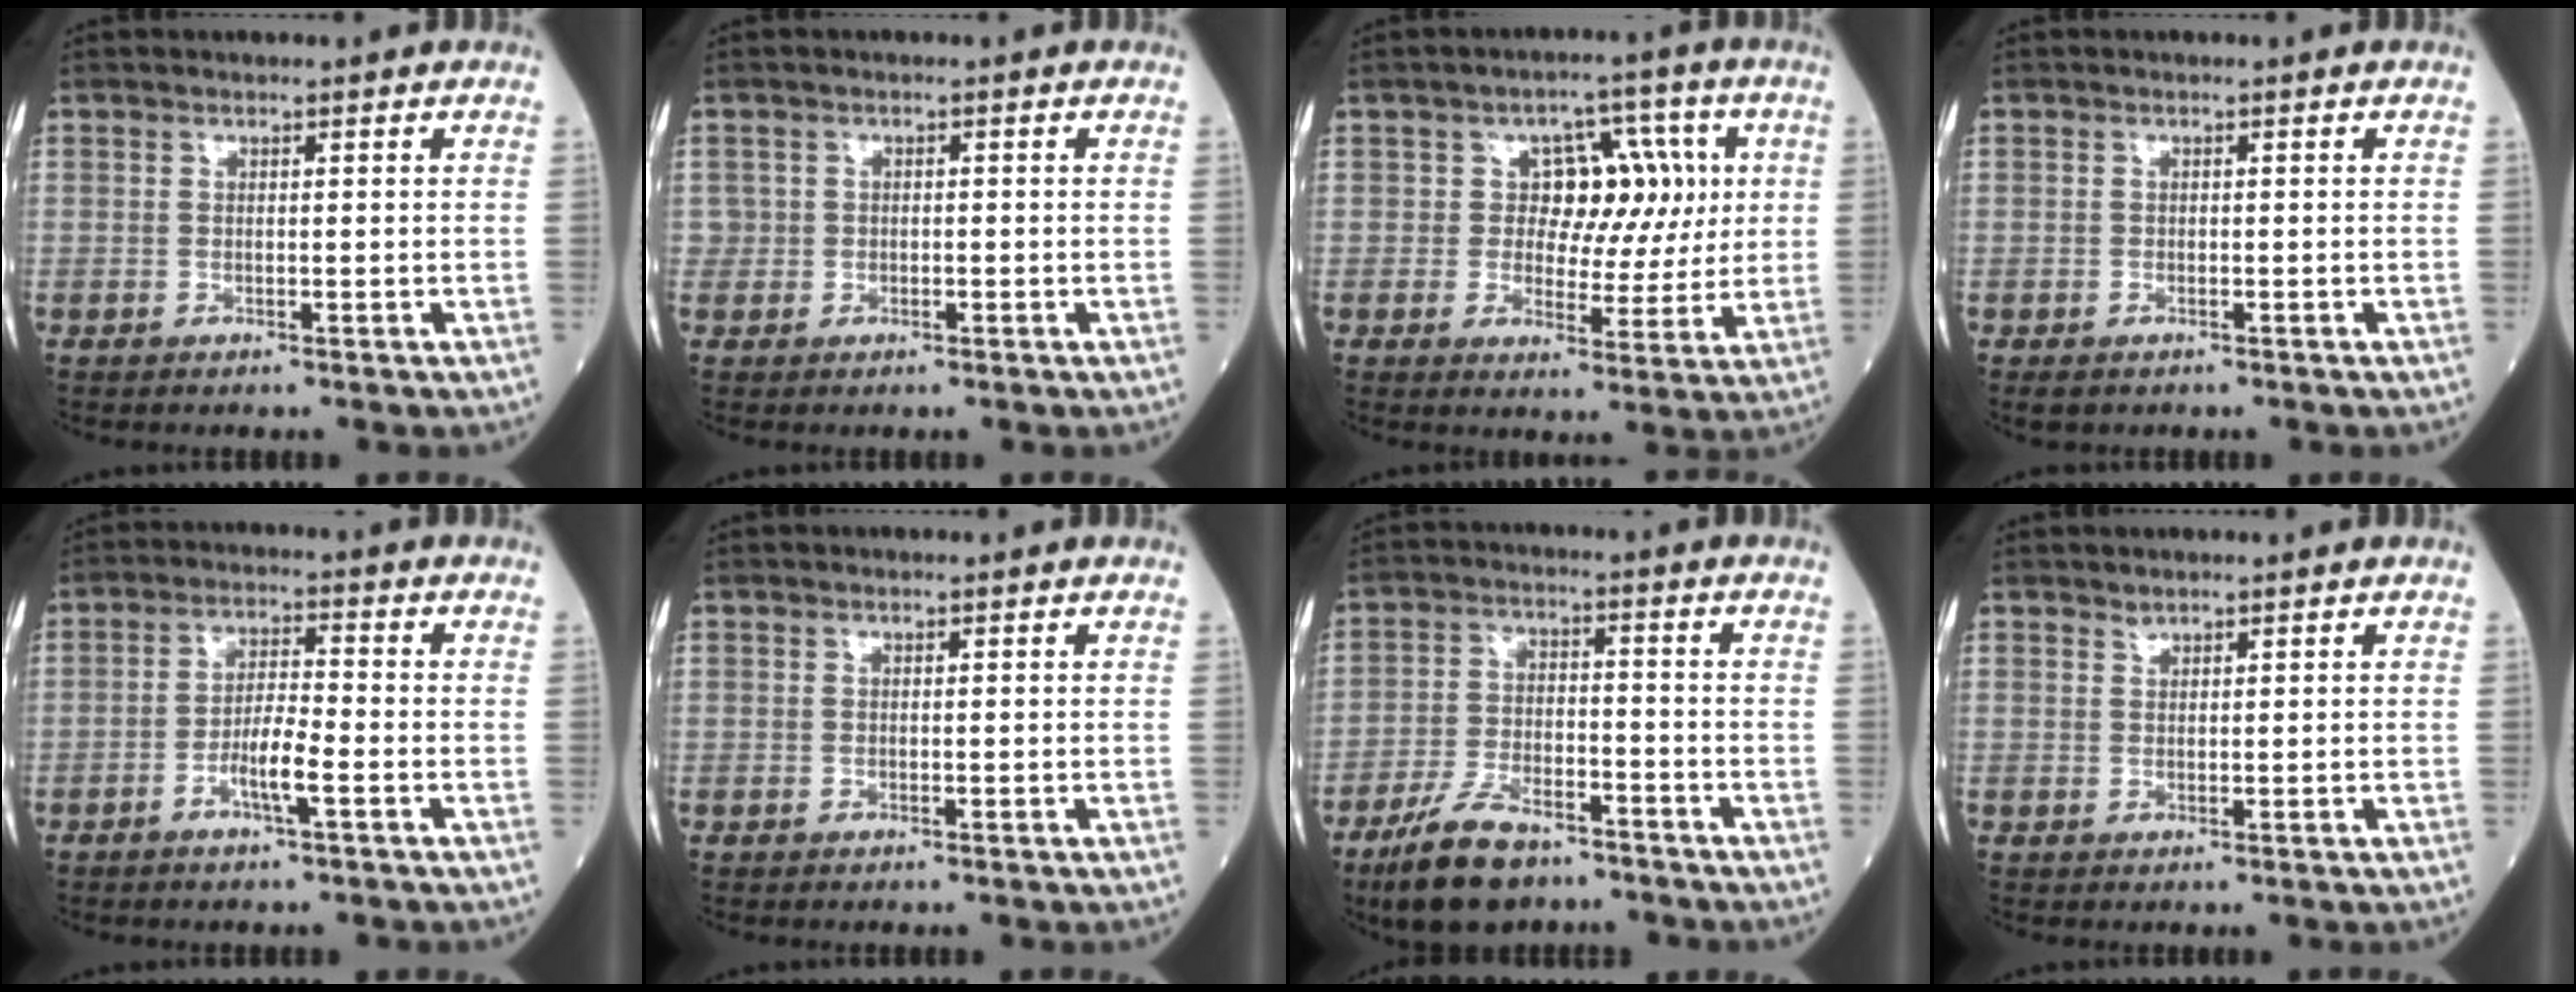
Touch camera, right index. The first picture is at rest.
{"total": 1.3, "force": [-0.2, 1.3, 0.1], "torque": [0.004, 0.006, 0.001]}
{"total": 8.6, "force": [1.6, 5.8, 6.1], "torque": [-0.068, 0.026, 0.026]}
{"total": 1.5, "force": [-0.9, 1.1, 0.5], "torque": [-0.015, -0.001, -0.010]}
{"total": 5.0, "force": [-2.3, 0.5, 4.4], "torque": [-0.091, 0.003, -0.043]}
{"total": 0.0}
{"total": 10.3, "force": [-7.7, 3.8, 5.8], "torque": [-0.124, -0.017, -0.141]}
{"total": 0.6, "force": [0.6, 0.0, 0.0], "torque": [-0.006, -0.005, 0.011]}